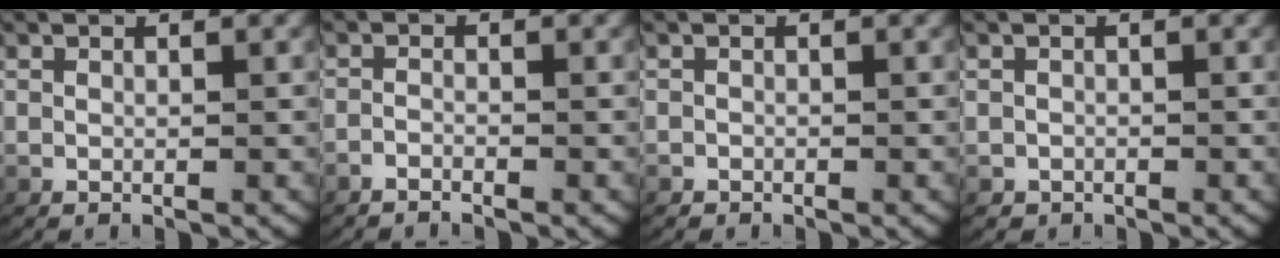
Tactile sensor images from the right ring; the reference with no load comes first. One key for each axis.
{"total": 1.6, "fx": -1.5, "fy": 0.5, "fz": 0.2, "tx": -0.012, "ty": -0.009, "tz": -0.026}
{"total": 0.6, "fx": -0.5, "fy": 0.3, "fz": -0.2, "tx": -0.003, "ty": -0.006, "tz": -0.006}
{"total": 1.5, "fx": -0.8, "fy": 1.2, "fz": -0.2, "tx": -0.004, "ty": -0.011, "tz": -0.009}